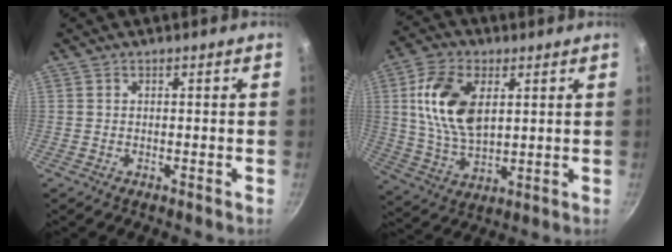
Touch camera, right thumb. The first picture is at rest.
{"total": 14.3, "force": [3.6, 8.3, 11.0], "torque": [-0.195, -0.010, 0.072]}